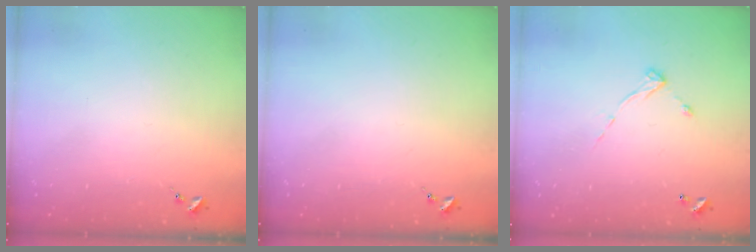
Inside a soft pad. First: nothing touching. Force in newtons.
{"total": 0.0}
{"total": 6.2, "press": 6.2, "slide": 0.3}